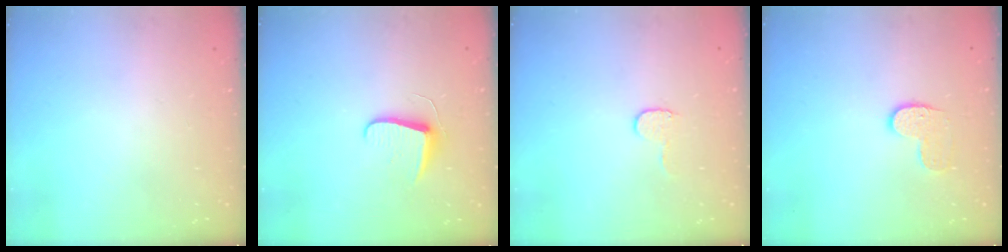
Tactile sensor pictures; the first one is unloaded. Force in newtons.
{"total": 7.1, "press": 7.1, "slide": 0.7}
{"total": 5.2, "press": 5.1, "slide": 0.5}
{"total": 6.8, "press": 6.8, "slide": 0.2}